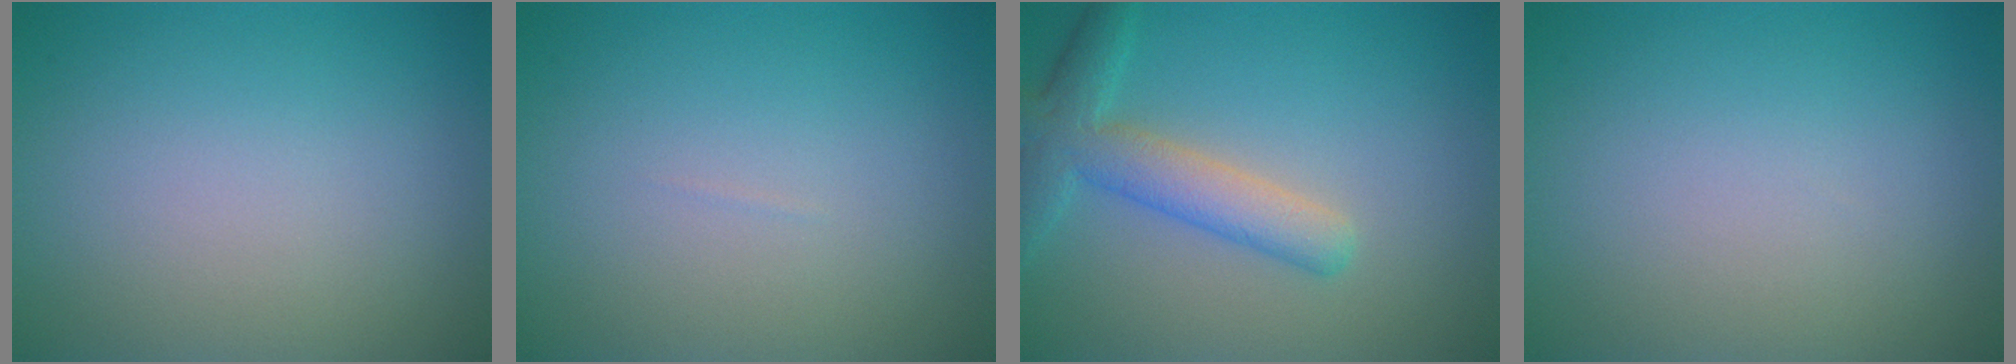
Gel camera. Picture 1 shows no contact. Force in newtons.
{"total": 0.0}
{"total": 4.4, "press": 4.4, "slide": 0.2}
{"total": 0.0}